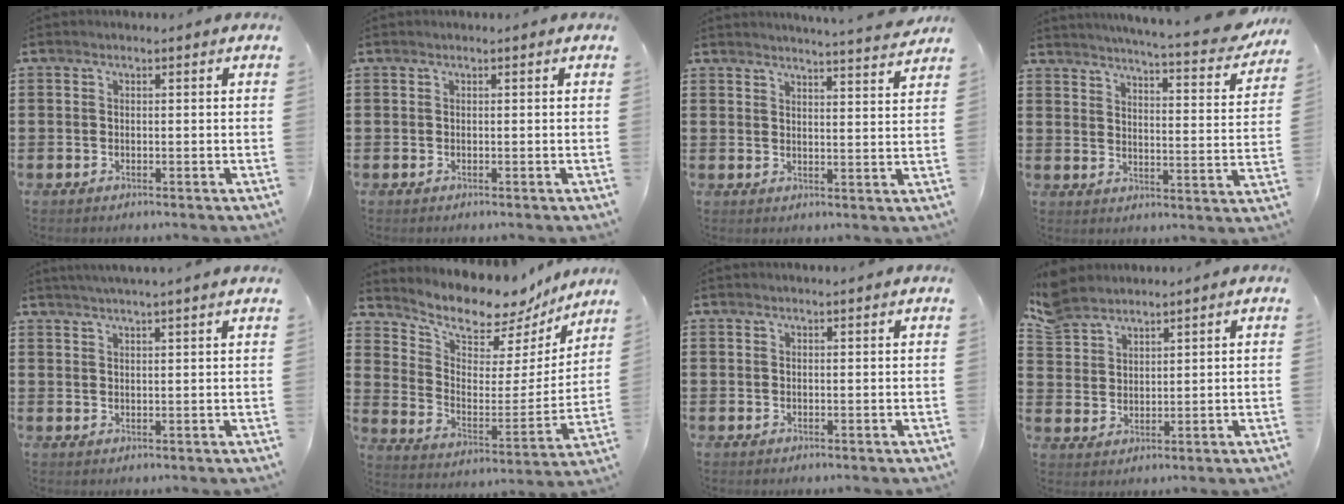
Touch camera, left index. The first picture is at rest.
{"total": 0.0}
{"total": 3.8, "force": [3.7, -0.9, 0.5], "torque": [-0.014, -0.028, 0.064]}
{"total": 5.5, "force": [5.0, -0.5, 2.3], "torque": [-0.052, -0.043, 0.078]}
{"total": 2.4, "force": [2.3, -0.7, 0.4], "torque": [-0.012, -0.006, 0.043]}
{"total": 8.5, "force": [8.0, 2.2, 2.1], "torque": [-0.073, -0.068, 0.132]}
{"total": 0.7, "force": [0.7, -0.1, 0.2], "torque": [-0.005, -0.003, 0.015]}
{"total": 5.2, "force": [4.6, 2.4, 0.8], "torque": [-0.037, -0.005, 0.089]}